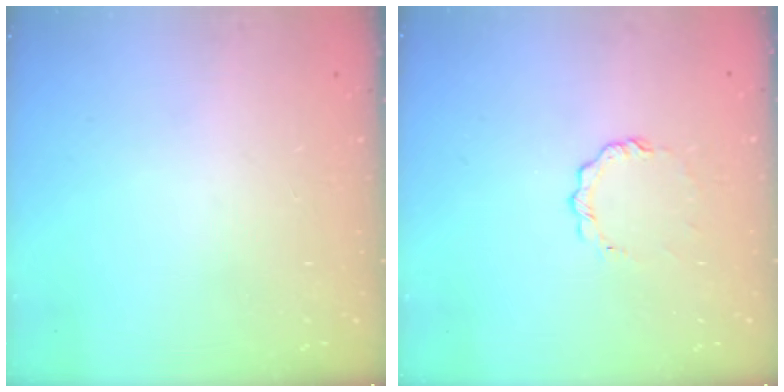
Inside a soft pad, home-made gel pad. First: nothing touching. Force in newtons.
{"total": 5.4, "press": 5.3, "slide": 0.4}